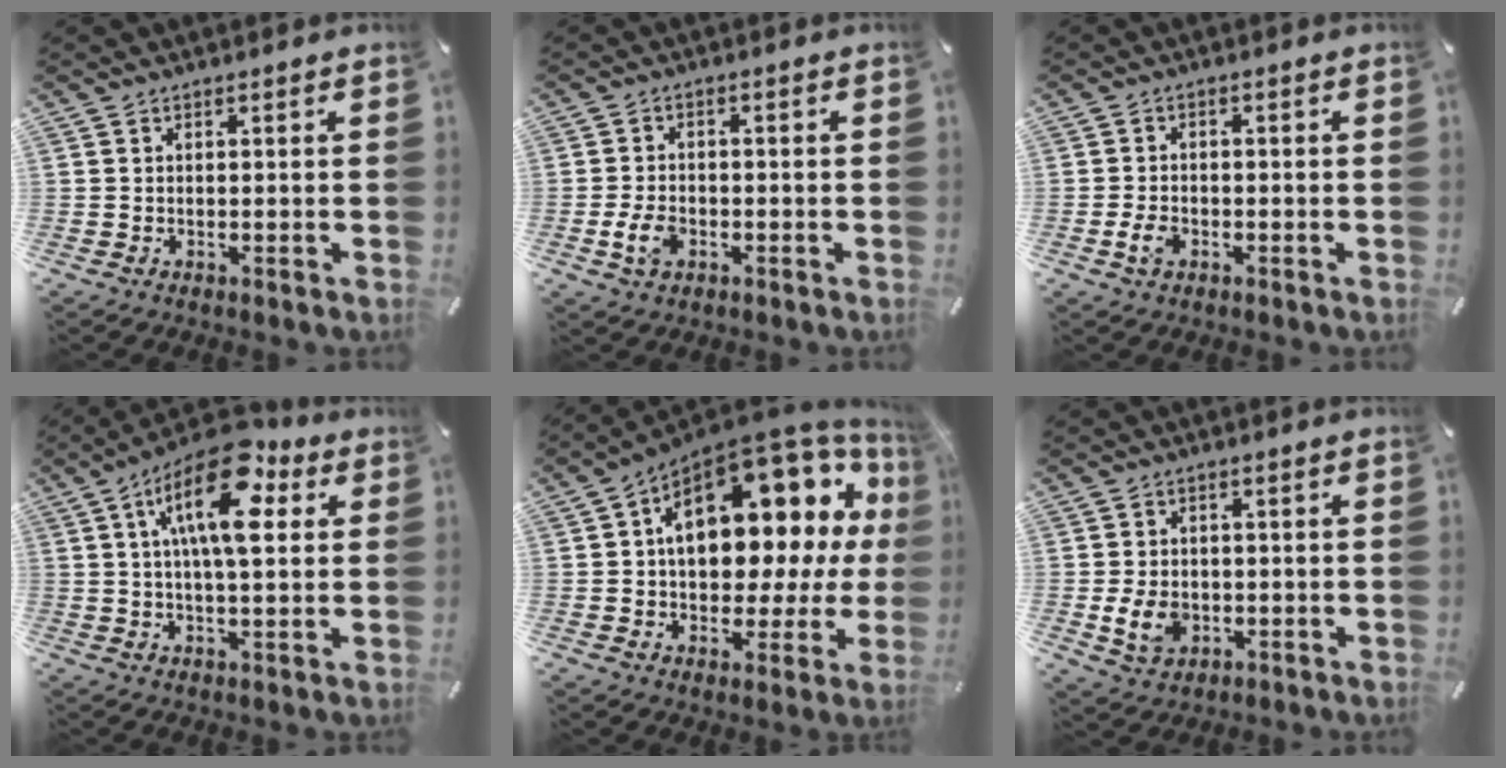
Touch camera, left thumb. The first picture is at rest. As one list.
[{"total": 4.9, "force": [-1.7, 3.3, 3.2], "torque": [-0.079, 0.001, -0.035]}, {"total": 3.3, "force": [-1.4, 2.2, 2.1], "torque": [-0.057, 0.000, -0.029]}, {"total": 16.3, "force": [6.4, 6.6, 13.4], "torque": [-0.234, -0.020, 0.103]}, {"total": 20.3, "force": [5.8, 11.8, 15.5], "torque": [-0.193, -0.064, 0.095]}, {"total": 6.5, "force": [-1.2, 5.2, 3.8], "torque": [-0.074, -0.004, -0.024]}]